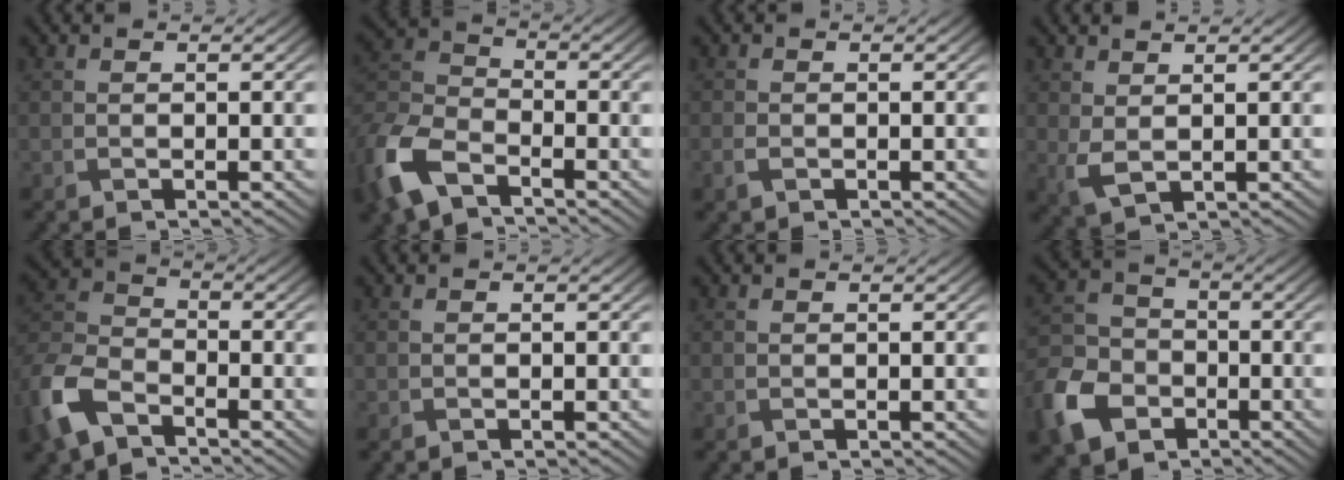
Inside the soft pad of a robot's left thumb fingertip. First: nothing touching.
{"total": 10.2, "force": [-6.1, 5.3, 6.2], "torque": [-0.167, -0.022, -0.137]}
{"total": 1.6, "force": [-0.7, 1.0, 0.9], "torque": [-0.027, -0.003, -0.015]}
{"total": 2.6, "force": [0.9, 1.3, 2.0], "torque": [-0.055, -0.003, 0.022]}
{"total": 9.1, "force": [-5.6, 4.9, 5.2], "torque": [-0.135, -0.013, -0.130]}
{"total": 0.0}
{"total": 0.0}
{"total": 9.9, "force": [-5.1, 7.1, 4.7], "torque": [-0.134, -0.019, -0.118]}